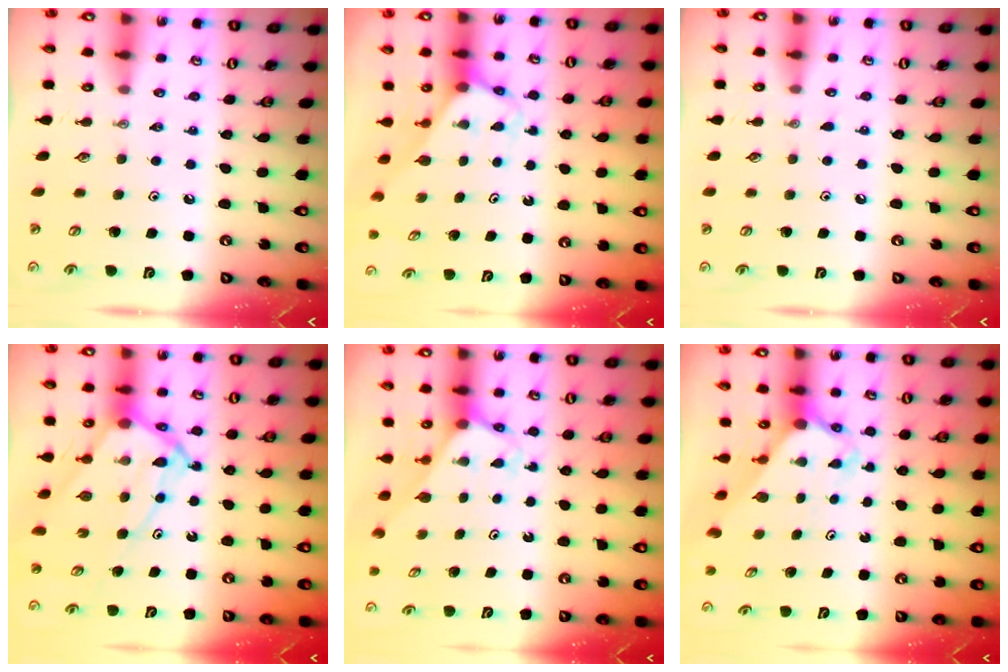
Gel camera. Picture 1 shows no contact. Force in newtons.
{"total": 2.9, "press": 2.9, "slide": 0.2}
{"total": 2.8, "press": 2.8, "slide": 0.3}
{"total": 12.4, "press": 12.3, "slide": 1.1}
{"total": 2.6, "press": 2.6, "slide": 0.2}
{"total": 2.8, "press": 2.8, "slide": 0.2}